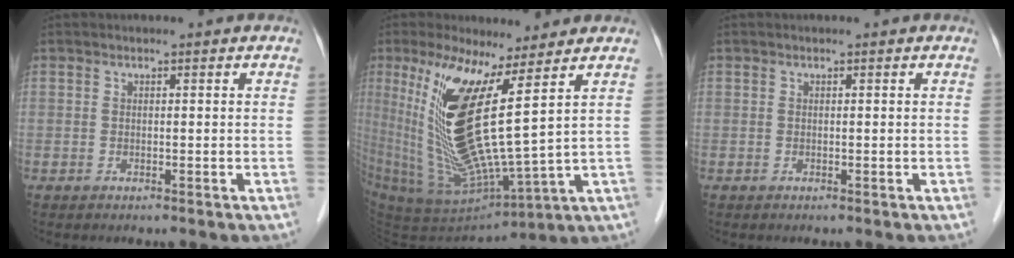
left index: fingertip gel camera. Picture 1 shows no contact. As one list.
[{"total": 16.0, "force": [5.0, 1.4, 15.2], "torque": [-0.310, -0.029, 0.104]}, {"total": 0.0}]